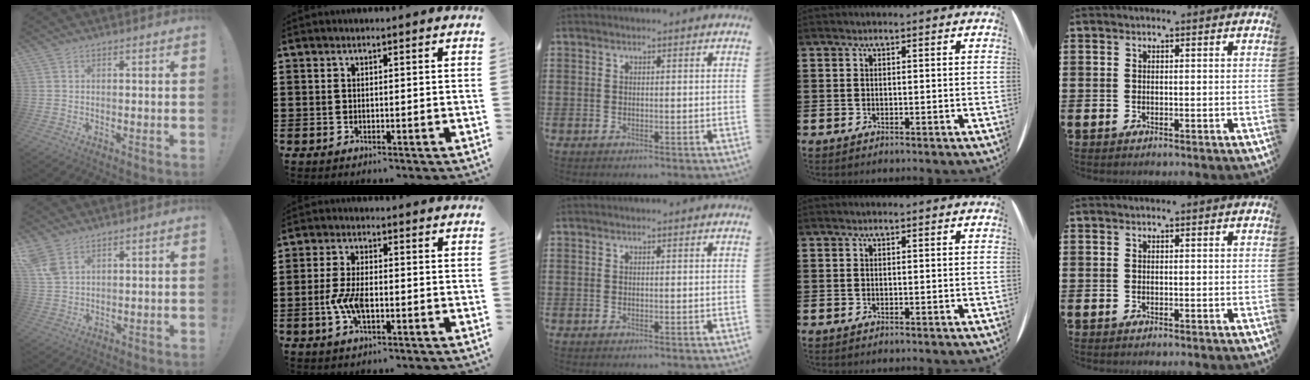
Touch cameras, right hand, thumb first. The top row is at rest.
{"thumb": {"total": 5.8, "force": [3.5, 3.3, 3.3], "torque": [-0.057, -0.012, 0.070]}, "index": {"total": 5.1, "force": [-1.3, 2.0, 4.5], "torque": [-0.107, -0.007, -0.028]}}